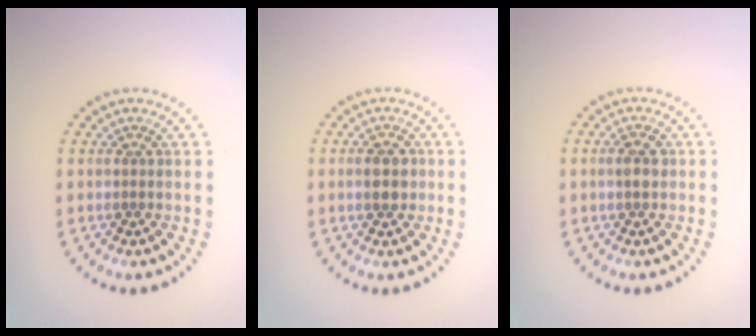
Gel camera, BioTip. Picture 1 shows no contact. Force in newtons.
{"total": 2.9, "press": 2.9, "slide": 0.0}
{"total": 1.6, "press": 1.5, "slide": 0.3}